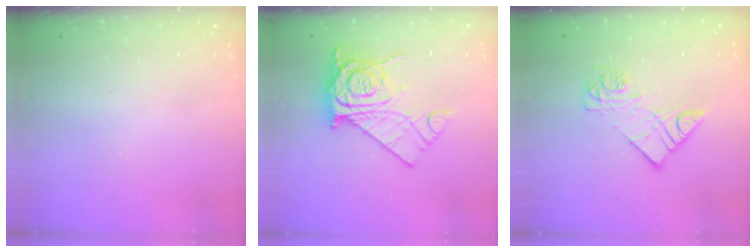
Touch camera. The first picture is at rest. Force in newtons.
{"total": 13.9, "press": 13.9, "slide": 1.4}
{"total": 9.4, "press": 9.4, "slide": 0.5}